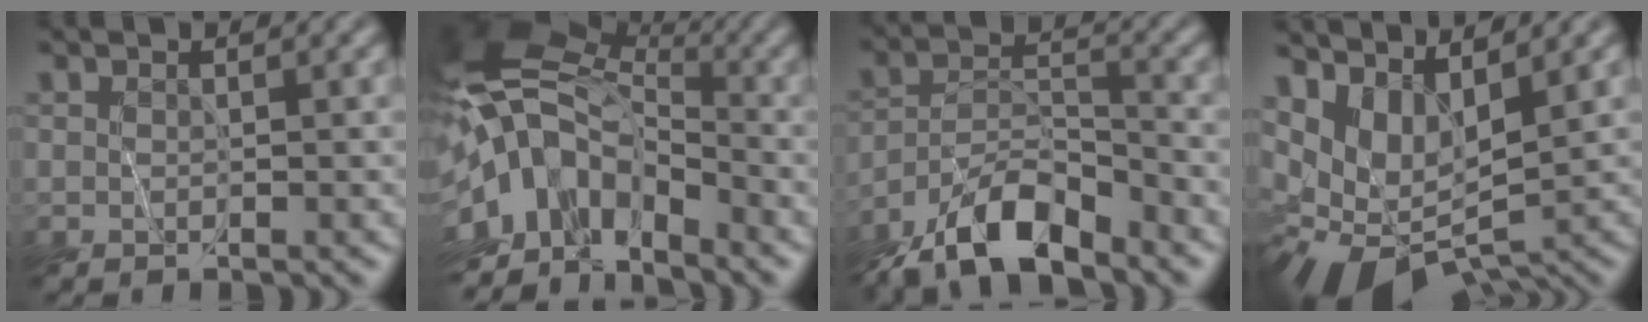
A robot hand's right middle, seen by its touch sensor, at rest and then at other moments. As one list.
[{"total": 11.7, "force": [-3.8, 7.4, 8.2], "torque": [-0.154, 0.001, -0.077]}, {"total": 8.9, "force": [-7.2, 2.8, 4.5], "torque": [-0.073, 0.004, -0.145]}, {"total": 7.5, "force": [0.3, 4.5, 6.0], "torque": [-0.117, -0.019, 0.015]}]